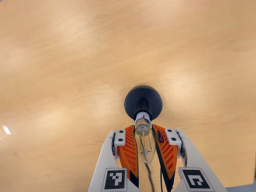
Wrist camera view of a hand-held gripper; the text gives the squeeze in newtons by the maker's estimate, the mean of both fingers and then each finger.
{"total": 20.8, "left": 20.6, "right": 21.0}